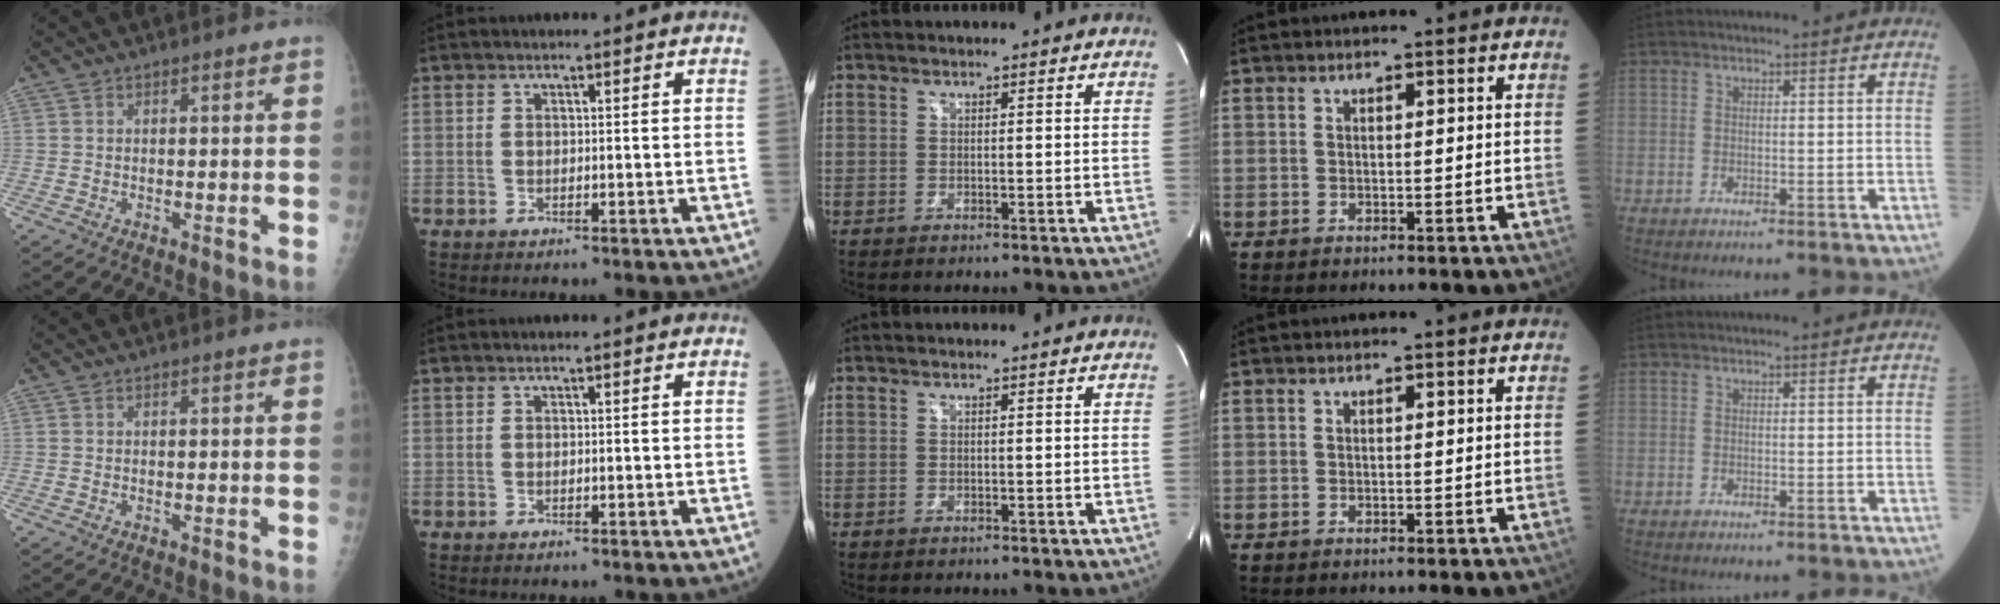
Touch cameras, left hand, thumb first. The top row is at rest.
{}